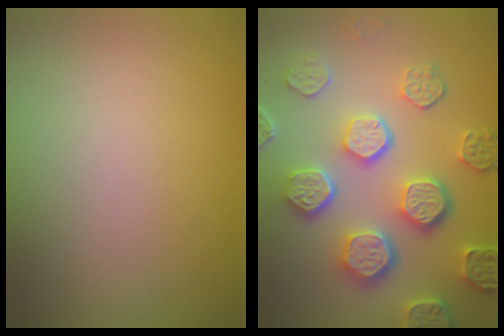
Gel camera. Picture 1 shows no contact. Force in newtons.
{"total": 7.5, "press": 5.9, "slide": 4.6}